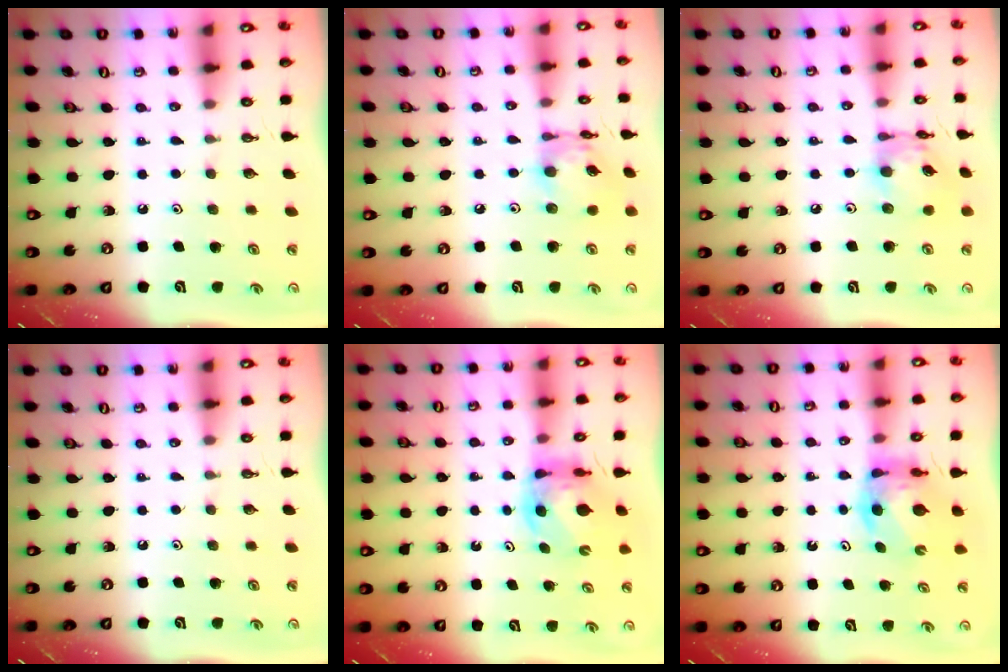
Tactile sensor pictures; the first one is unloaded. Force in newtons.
{"total": 12.9, "press": 12.8, "slide": 1.1}
{"total": 12.9, "press": 12.8, "slide": 1.1}
{"total": 0.0}
{"total": 6.2, "press": 6.2, "slide": 0.6}
{"total": 6.4, "press": 6.4, "slide": 0.6}